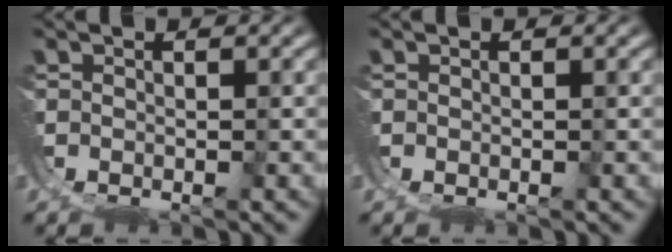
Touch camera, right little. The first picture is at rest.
{"total": 0.0}